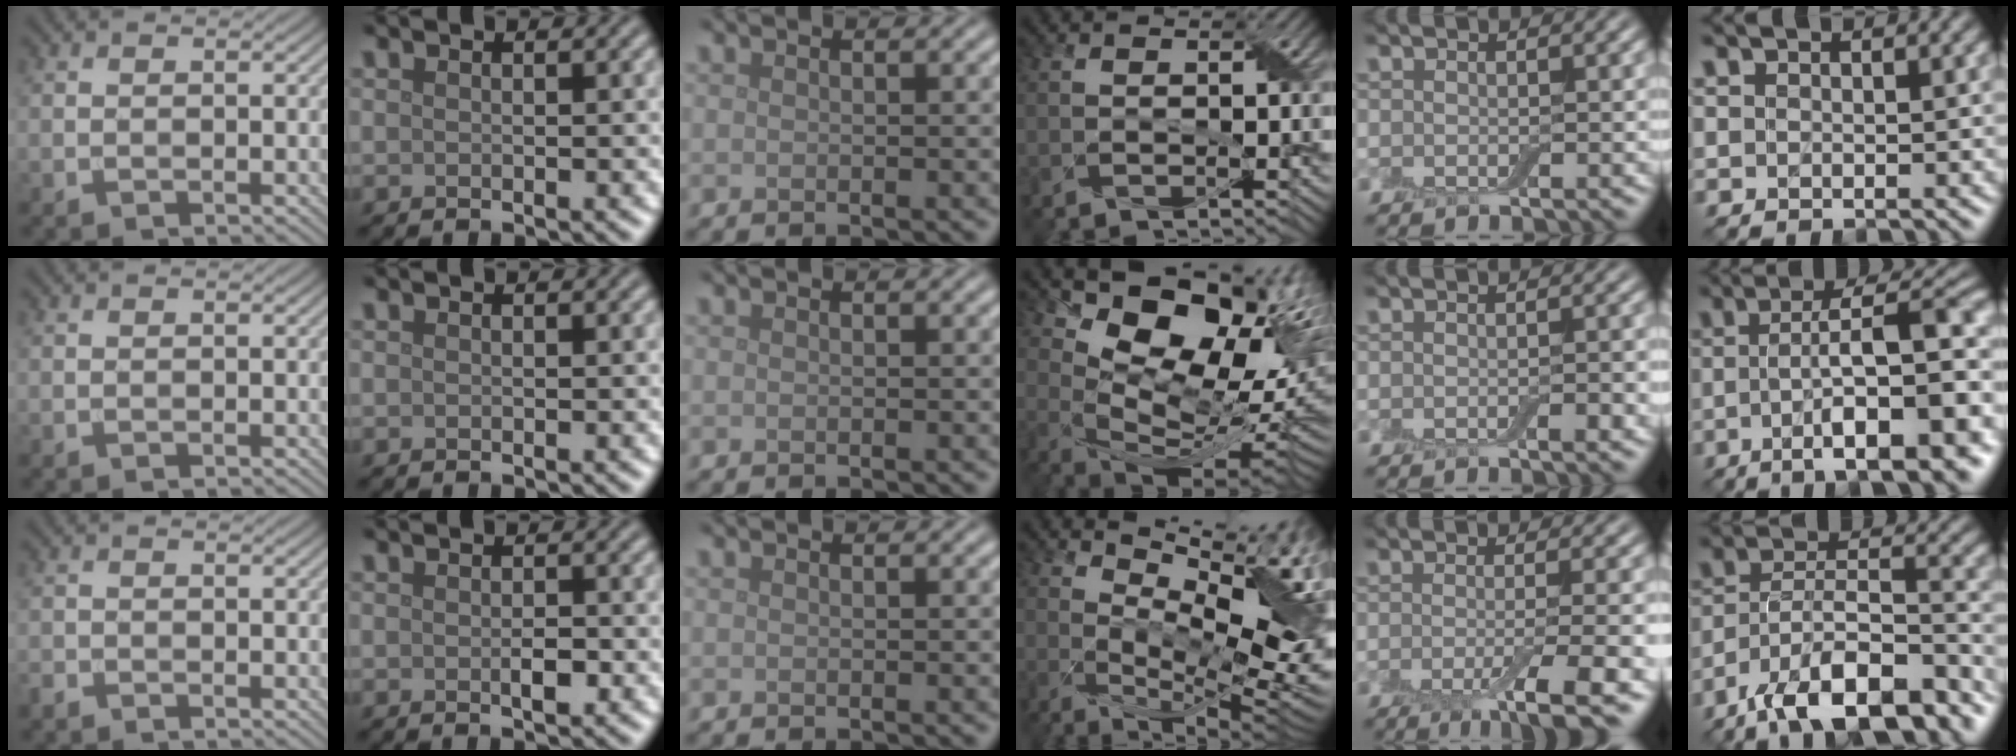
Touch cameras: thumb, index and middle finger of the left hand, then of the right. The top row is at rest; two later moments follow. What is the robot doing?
{"motion": "wrap", "object": "adhesive wrap"}